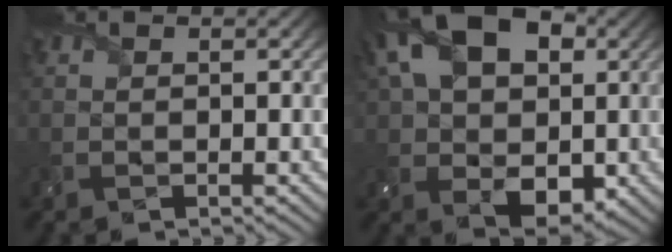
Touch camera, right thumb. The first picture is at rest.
{"total": 15.3, "force": [3.5, 10.1, 10.9], "torque": [-0.210, 0.005, 0.067]}